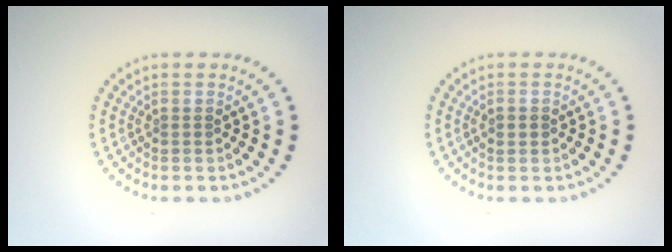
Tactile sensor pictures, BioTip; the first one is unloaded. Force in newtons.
{"total": 1.1, "press": 1.1, "slide": 0.2}